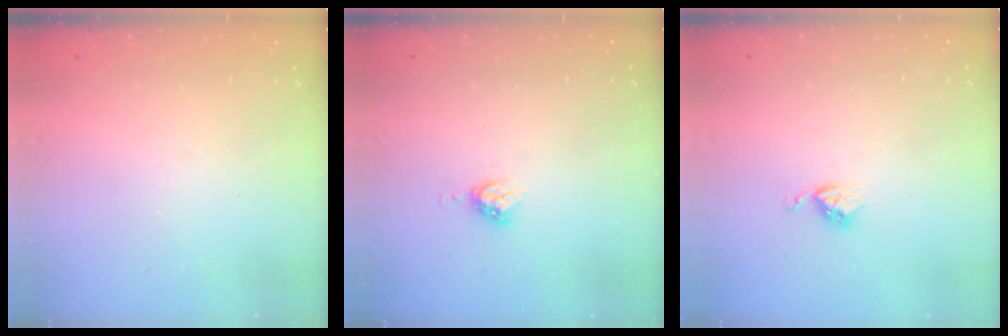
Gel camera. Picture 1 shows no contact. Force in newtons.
{"total": 4.8, "press": 4.7, "slide": 0.7}
{"total": 3.6, "press": 3.6, "slide": 0.4}